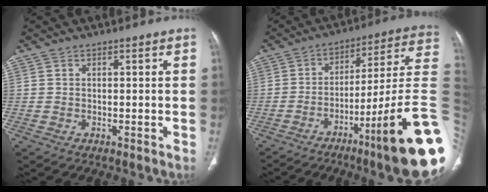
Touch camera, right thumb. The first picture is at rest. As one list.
[{"total": 23.2, "force": [-7.7, 1.3, 21.9], "torque": [-0.244, 0.045, -0.115]}]